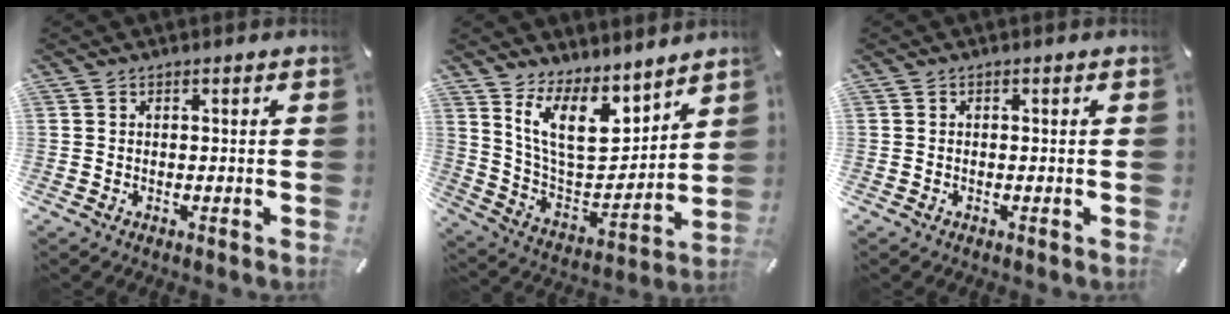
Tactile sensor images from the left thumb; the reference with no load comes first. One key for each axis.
{"total": 15.4, "fx": 9.6, "fy": 8.0, "fz": 9.0, "tx": -0.177, "ty": -0.063, "tz": 0.175}
{"total": 0.0}